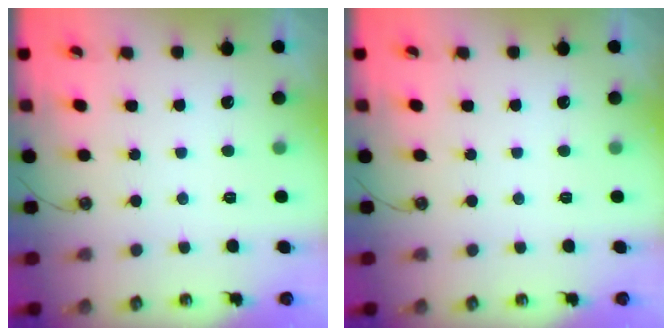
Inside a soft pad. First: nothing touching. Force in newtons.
{"total": 0.0}